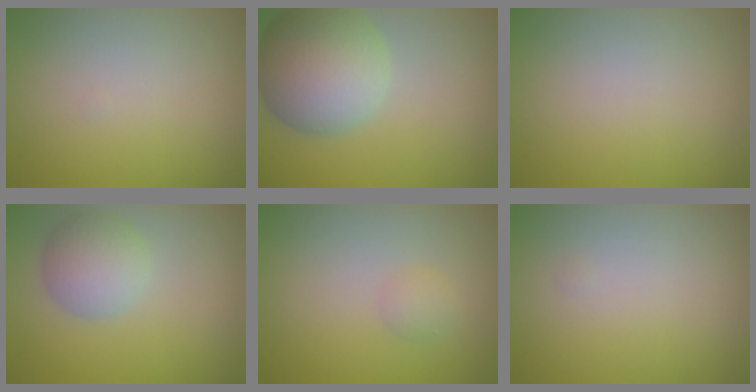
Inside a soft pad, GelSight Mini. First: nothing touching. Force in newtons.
{"total": 8.2, "press": 8.2, "slide": 0.4}
{"total": 0.0}
{"total": 3.7, "press": 3.7, "slide": 0.1}
{"total": 1.1, "press": 1.1, "slide": 0.0}
{"total": 0.0}